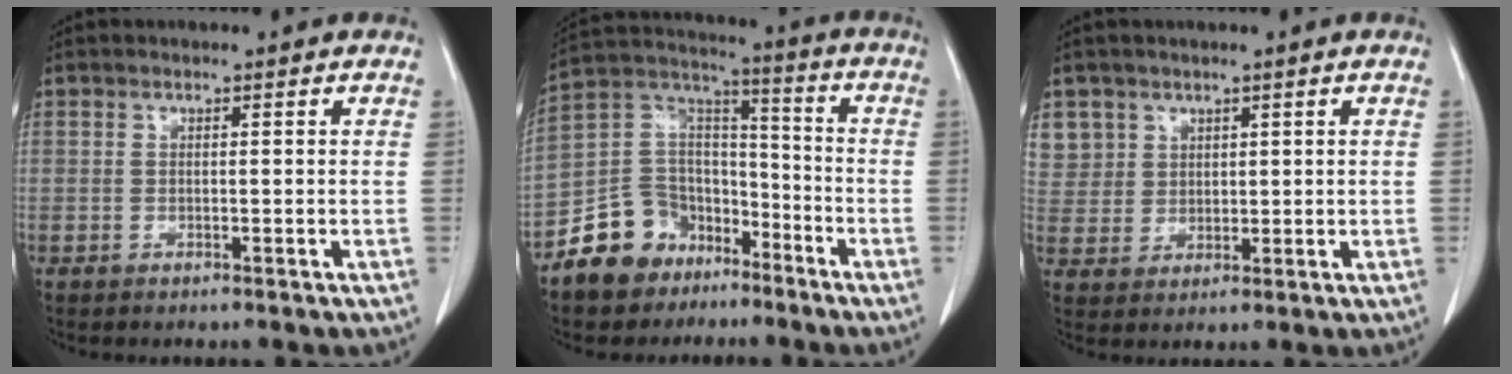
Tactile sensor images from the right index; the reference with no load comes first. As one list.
[{"total": 12.7, "force": [-8.1, 9.2, 3.0], "torque": [-0.063, 0.066, -0.144]}, {"total": 7.4, "force": [4.2, 6.1, 0.2], "torque": [-0.003, 0.007, 0.095]}]